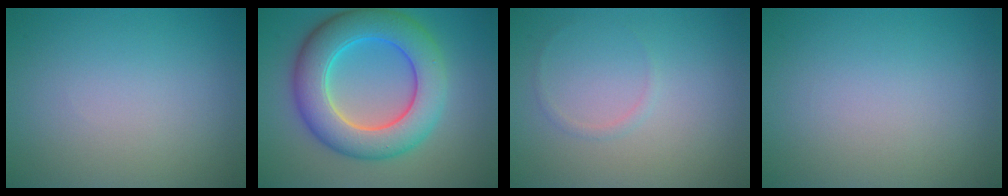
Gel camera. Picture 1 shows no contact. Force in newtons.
{"total": 9.0, "press": 9.0, "slide": 0.4}
{"total": 0.5, "press": 0.5, "slide": 0.1}
{"total": 0.0}